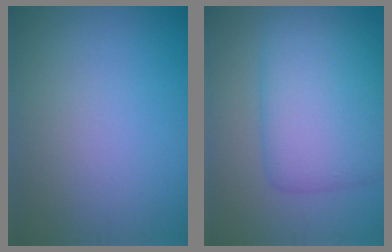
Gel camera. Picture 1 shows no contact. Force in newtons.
{"total": 7.3, "press": 7.3, "slide": 0.1}